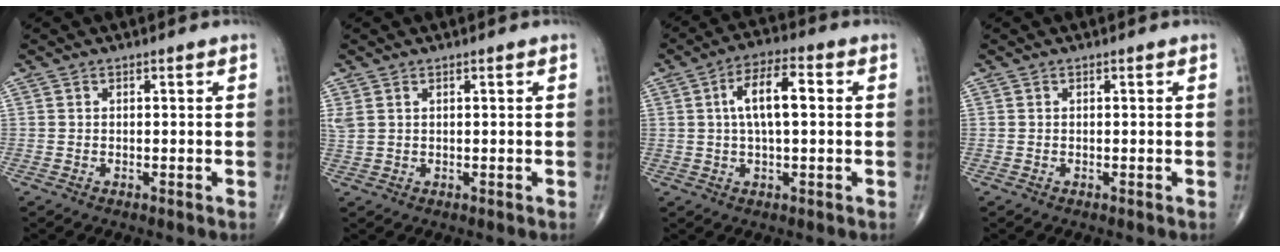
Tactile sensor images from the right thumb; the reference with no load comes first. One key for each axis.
{"total": 1.7, "fx": 0.9, "fy": 0.8, "fz": 1.2, "tx": -0.038, "ty": 0.011, "tz": 0.029}
{"total": 8.8, "fx": 1.3, "fy": 3.4, "fz": 8.0, "tx": -0.140, "ty": 0.020, "tz": 0.016}
{"total": 0.0}